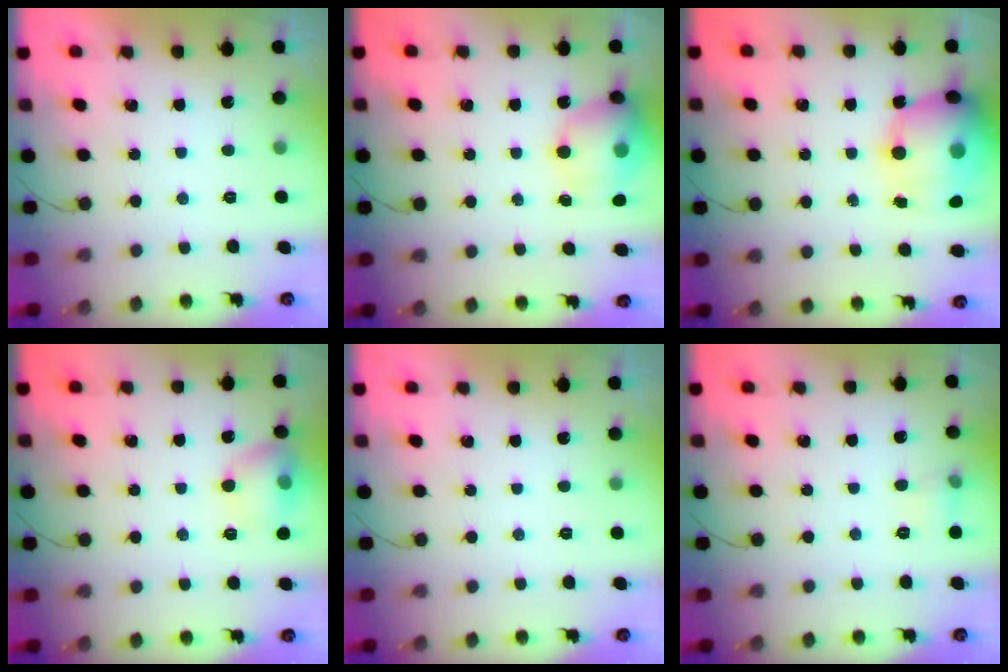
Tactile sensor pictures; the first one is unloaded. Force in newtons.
{"total": 15.7, "press": 15.5, "slide": 2.7}
{"total": 21.9, "press": 21.3, "slide": 5.0}
{"total": 10.4, "press": 10.3, "slide": 1.4}
{"total": 0.0}
{"total": 5.5, "press": 5.2, "slide": 1.9}